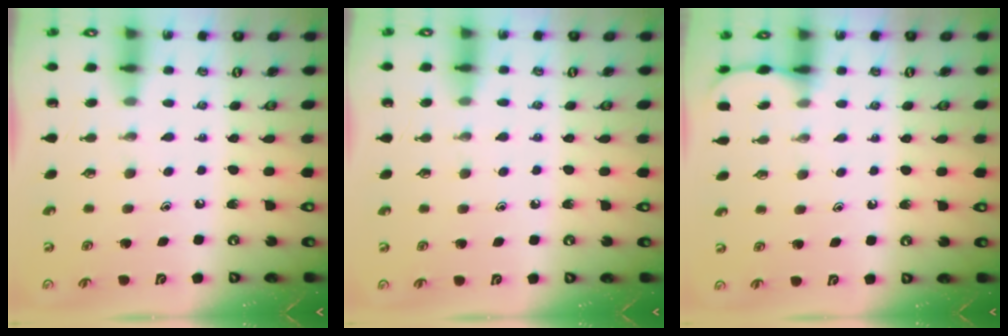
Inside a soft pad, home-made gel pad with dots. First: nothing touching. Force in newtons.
{"total": 3.0, "press": 3.0, "slide": 0.4}
{"total": 3.5, "press": 3.5, "slide": 0.4}